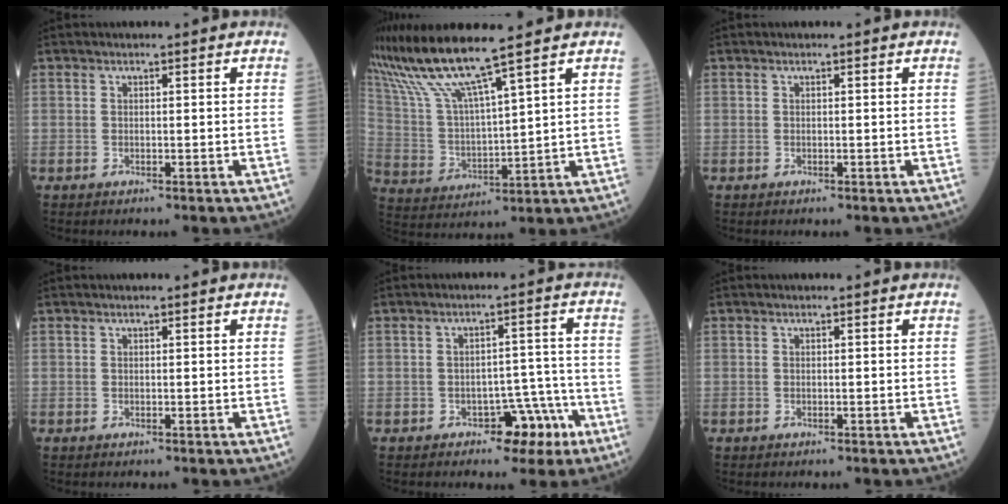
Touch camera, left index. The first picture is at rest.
{"total": 12.0, "force": [9.6, -0.9, 7.0], "torque": [-0.154, 0.003, 0.195]}
{"total": 0.0}
{"total": 0.0}
{"total": 6.1, "force": [-3.7, 3.4, 3.5], "torque": [-0.032, 0.026, -0.046]}
{"total": 0.0}